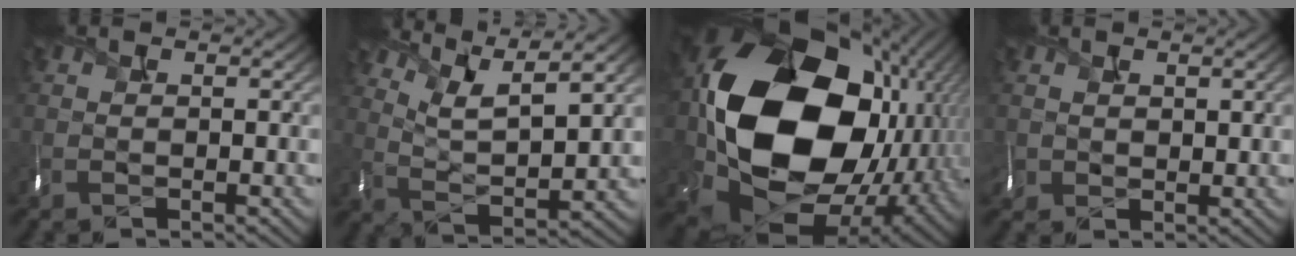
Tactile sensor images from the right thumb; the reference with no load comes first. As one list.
[{"total": 10.2, "force": [7.4, 2.6, 6.4], "torque": [-0.142, -0.004, 0.121]}, {"total": 21.3, "force": [1.7, 16.2, 13.7], "torque": [-0.335, -0.058, 0.068]}, {"total": 3.1, "force": [1.2, 2.0, 1.9], "torque": [-0.057, 0.001, 0.030]}]